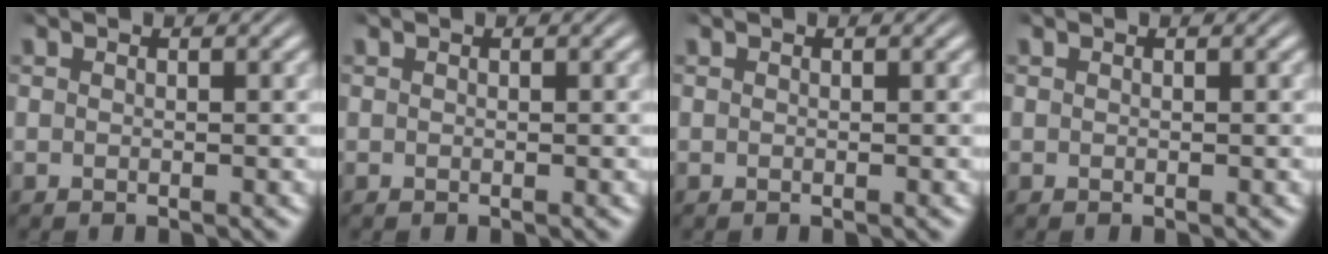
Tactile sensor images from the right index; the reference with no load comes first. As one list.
[{"total": 0.0}, {"total": 0.0}, {"total": 0.0}]